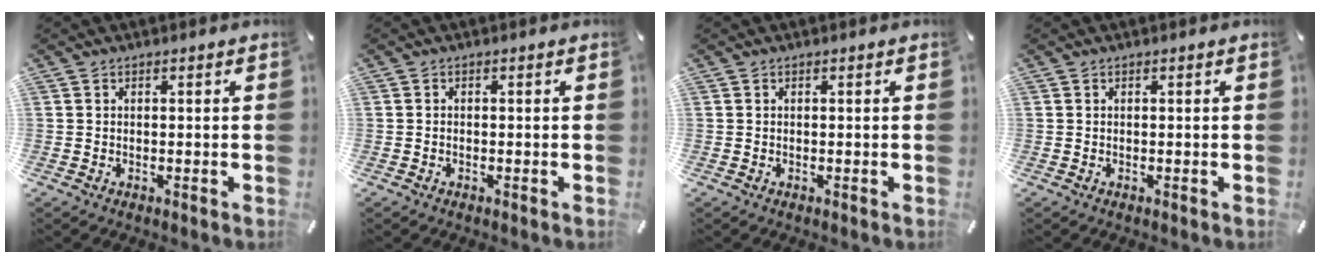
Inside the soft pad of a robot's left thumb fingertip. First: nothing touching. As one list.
[{"total": 0.5, "force": [-0.4, 0.3, 0.1], "torque": [-0.003, 0.000, -0.008]}, {"total": 0.0}, {"total": 0.0}]